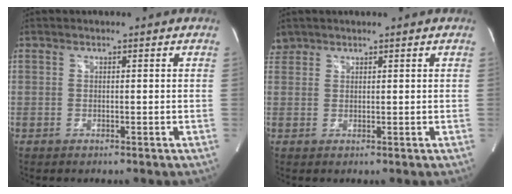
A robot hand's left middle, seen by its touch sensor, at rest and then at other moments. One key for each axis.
{"total": 2.0, "fx": 1.7, "fy": 1.1, "fz": -0.2, "tx": 0.004, "ty": 0.014, "tz": 0.033}